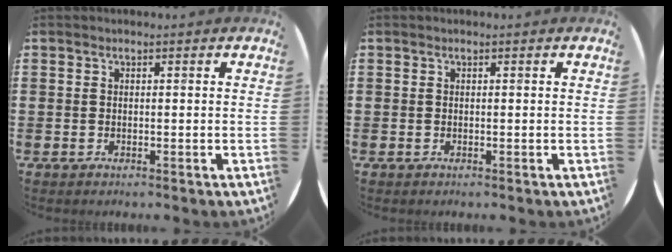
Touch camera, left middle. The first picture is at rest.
{"total": 0.0}